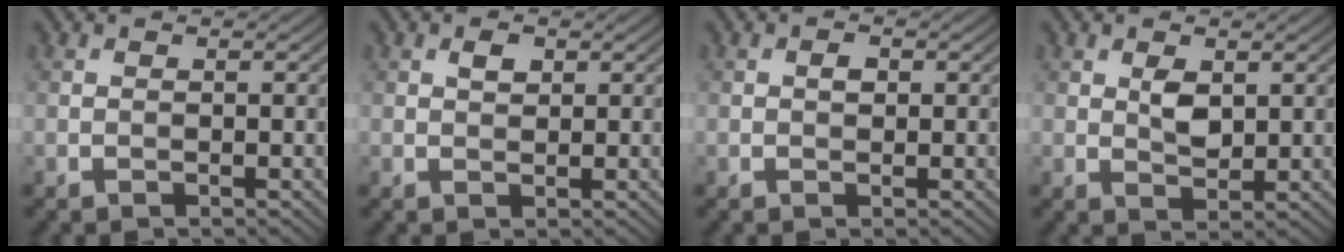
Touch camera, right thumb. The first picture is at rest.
{"total": 1.6, "force": [0.7, 1.0, 1.0], "torque": [-0.017, 0.001, 0.013]}
{"total": 1.1, "force": [0.1, 0.8, 0.8], "torque": [-0.014, 0.001, 0.001]}
{"total": 2.8, "force": [0.9, 1.6, 2.1], "torque": [-0.041, -0.006, 0.019]}